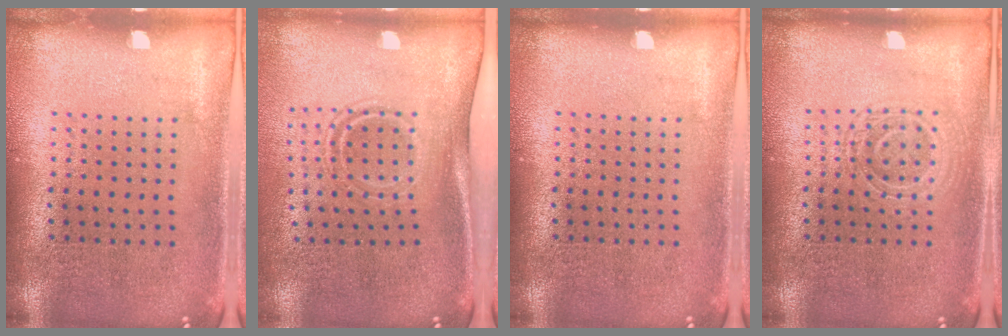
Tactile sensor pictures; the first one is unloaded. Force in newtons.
{"total": 1.7, "press": 1.0, "slide": 1.3}
{"total": 0.0}
{"total": 2.3, "press": 2.2, "slide": 0.5}